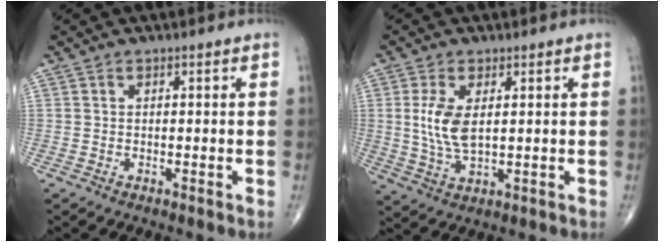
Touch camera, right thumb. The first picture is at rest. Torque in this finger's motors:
{"motor_torque": [-0.67, 0.47, 0.80, 0.24, 0.03]}